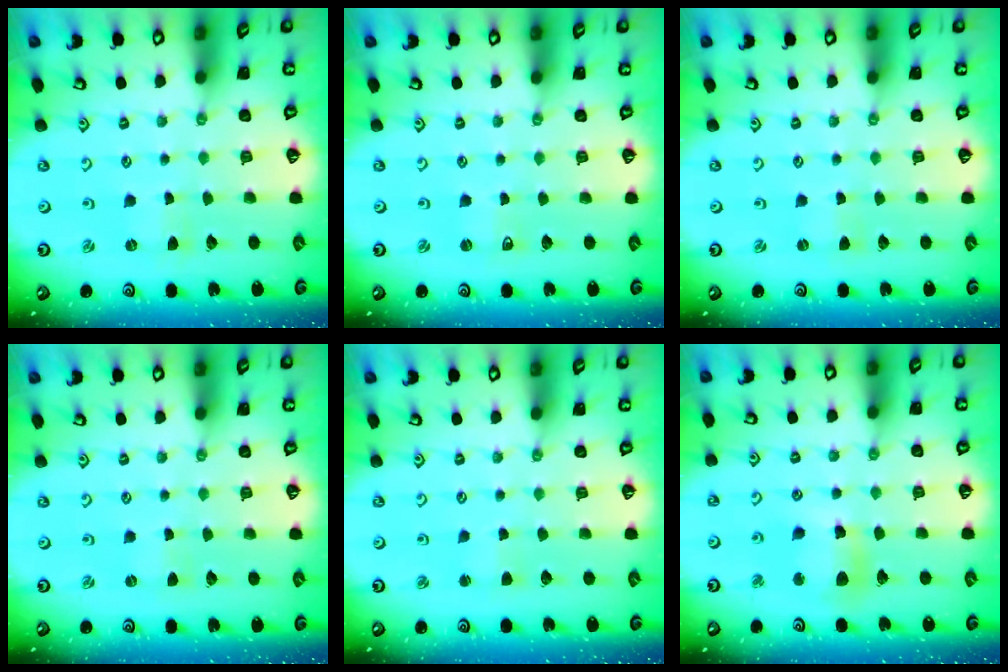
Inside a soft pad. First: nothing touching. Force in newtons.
{"total": 2.3, "press": 2.3, "slide": 0.4}
{"total": 0.8, "press": 0.7, "slide": 0.2}
{"total": 0.0}
{"total": 2.6, "press": 2.6, "slide": 0.3}
{"total": 9.1, "press": 9.0, "slide": 1.4}